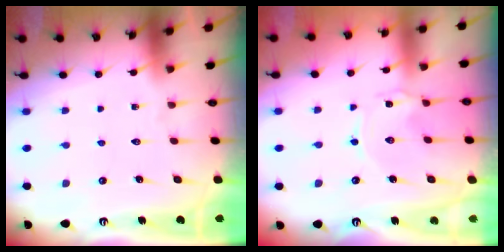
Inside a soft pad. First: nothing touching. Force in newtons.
{"total": 0.5, "press": 0.5, "slide": 0.1}